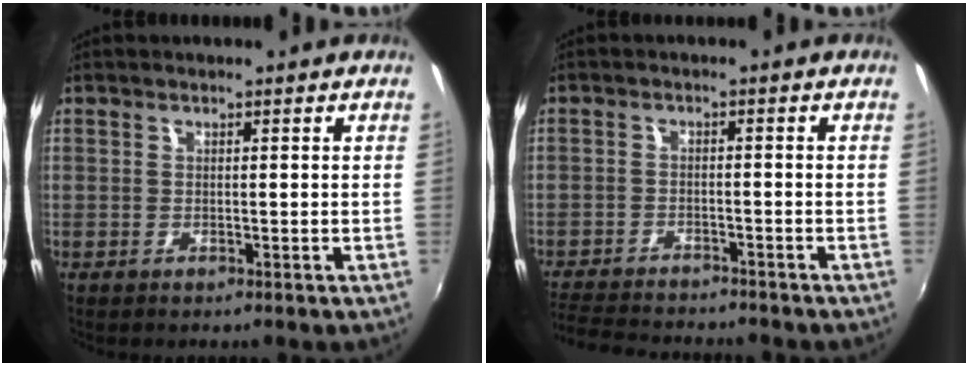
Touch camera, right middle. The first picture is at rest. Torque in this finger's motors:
{"motor_torque": [0.26, -0.44, 0.06, 0.01]}